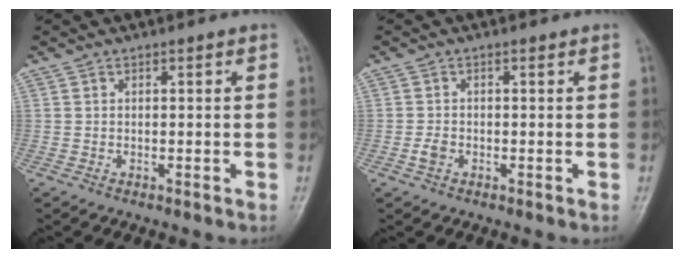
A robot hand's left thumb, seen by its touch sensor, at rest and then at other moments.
{"total": 1.7, "force": [-0.4, 1.2, 1.2], "torque": [-0.022, 0.002, -0.009]}